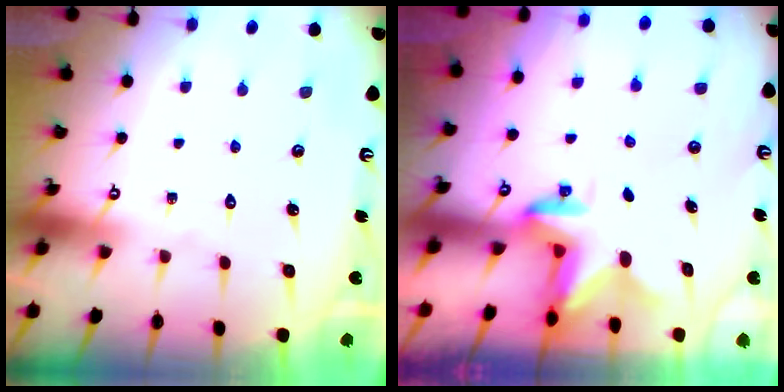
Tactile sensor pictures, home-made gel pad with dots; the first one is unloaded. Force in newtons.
{"total": 2.7, "press": 2.6, "slide": 0.5}